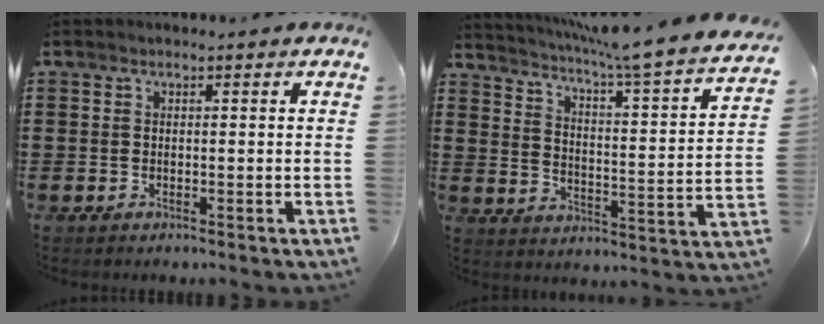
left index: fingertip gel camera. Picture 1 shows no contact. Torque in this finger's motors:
{"motor_torque": [0.27, -0.16, 0.57, 0.11]}